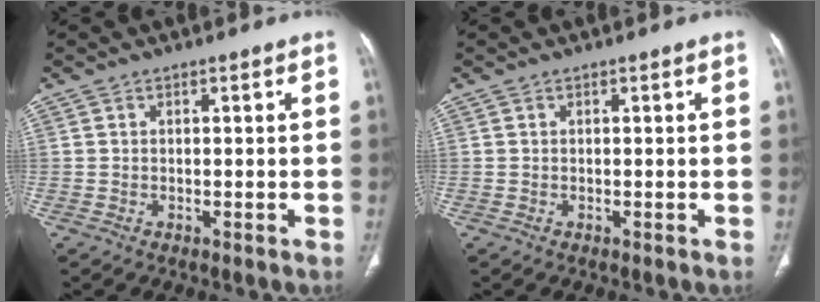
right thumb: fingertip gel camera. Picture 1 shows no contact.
{"total": 0.0}